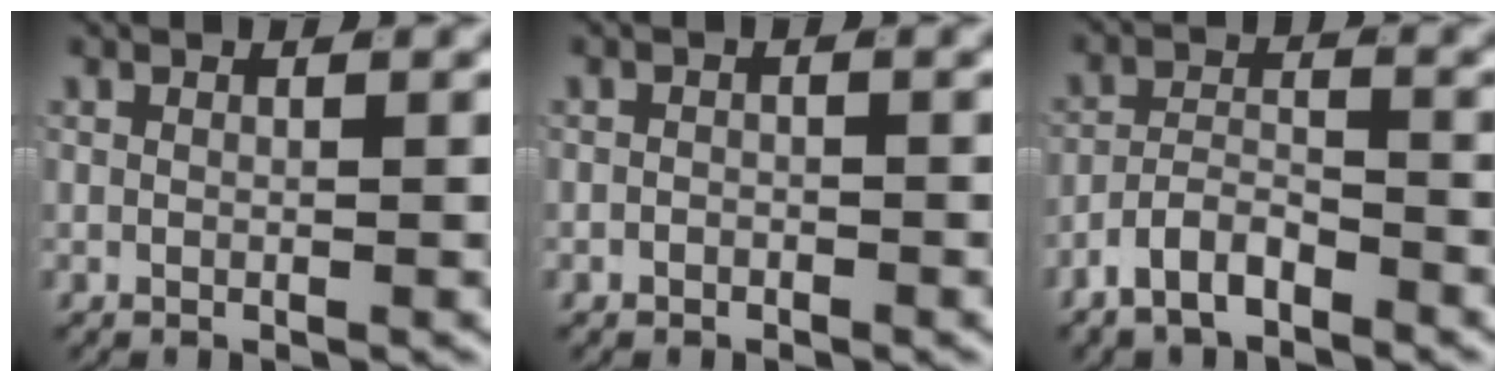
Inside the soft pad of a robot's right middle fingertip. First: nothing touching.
{"total": 0.6, "force": [-0.6, 0.3, 0.0], "torque": [0.003, -0.001, -0.008]}
{"total": 3.9, "force": [-3.1, 1.7, 1.7], "torque": [-0.024, 0.000, -0.063]}